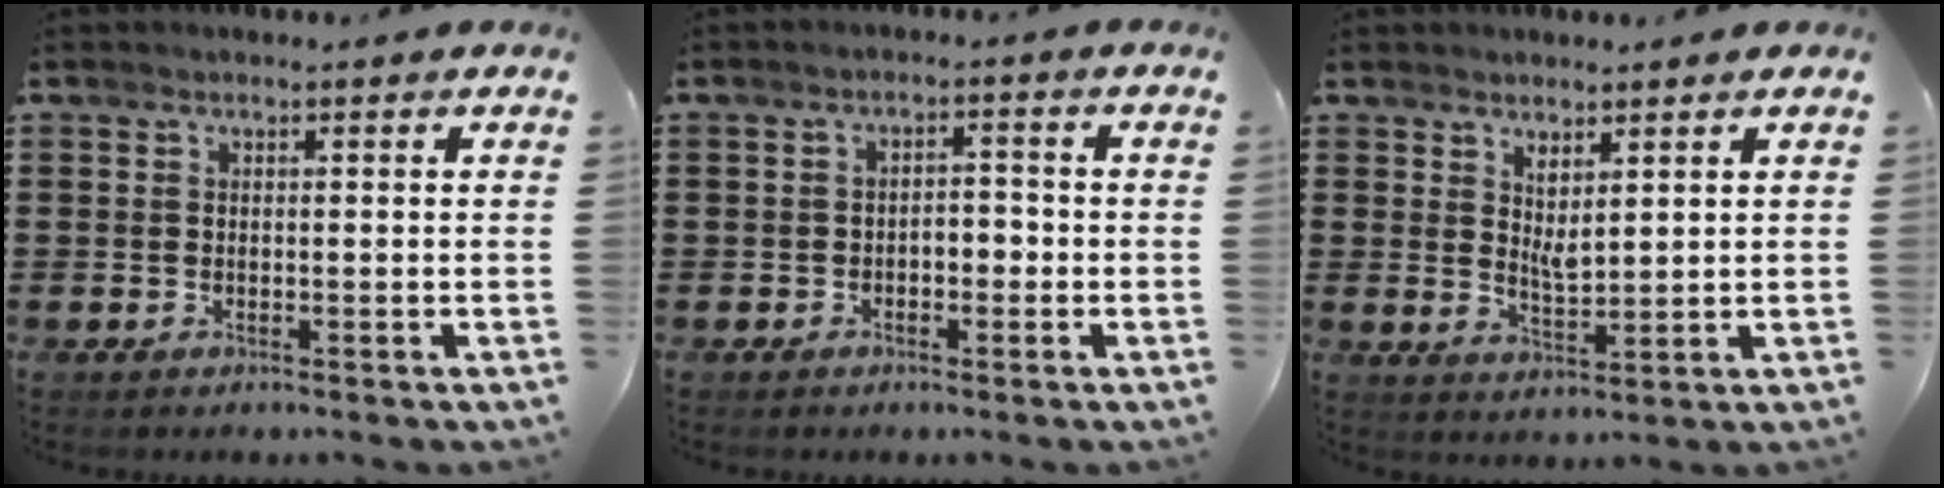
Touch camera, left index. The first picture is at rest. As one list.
[{"total": 2.5, "force": [-1.1, 1.3, 1.9], "torque": [-0.038, 0.004, -0.026]}, {"total": 3.0, "force": [2.4, 0.8, 1.7], "torque": [-0.038, -0.005, 0.043]}]